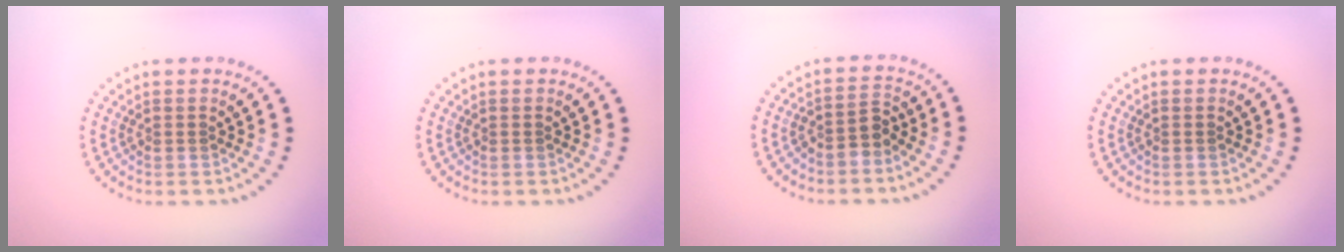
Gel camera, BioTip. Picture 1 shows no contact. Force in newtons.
{"total": 0.0}
{"total": 2.1, "press": 1.6, "slide": 1.4}
{"total": 0.0}